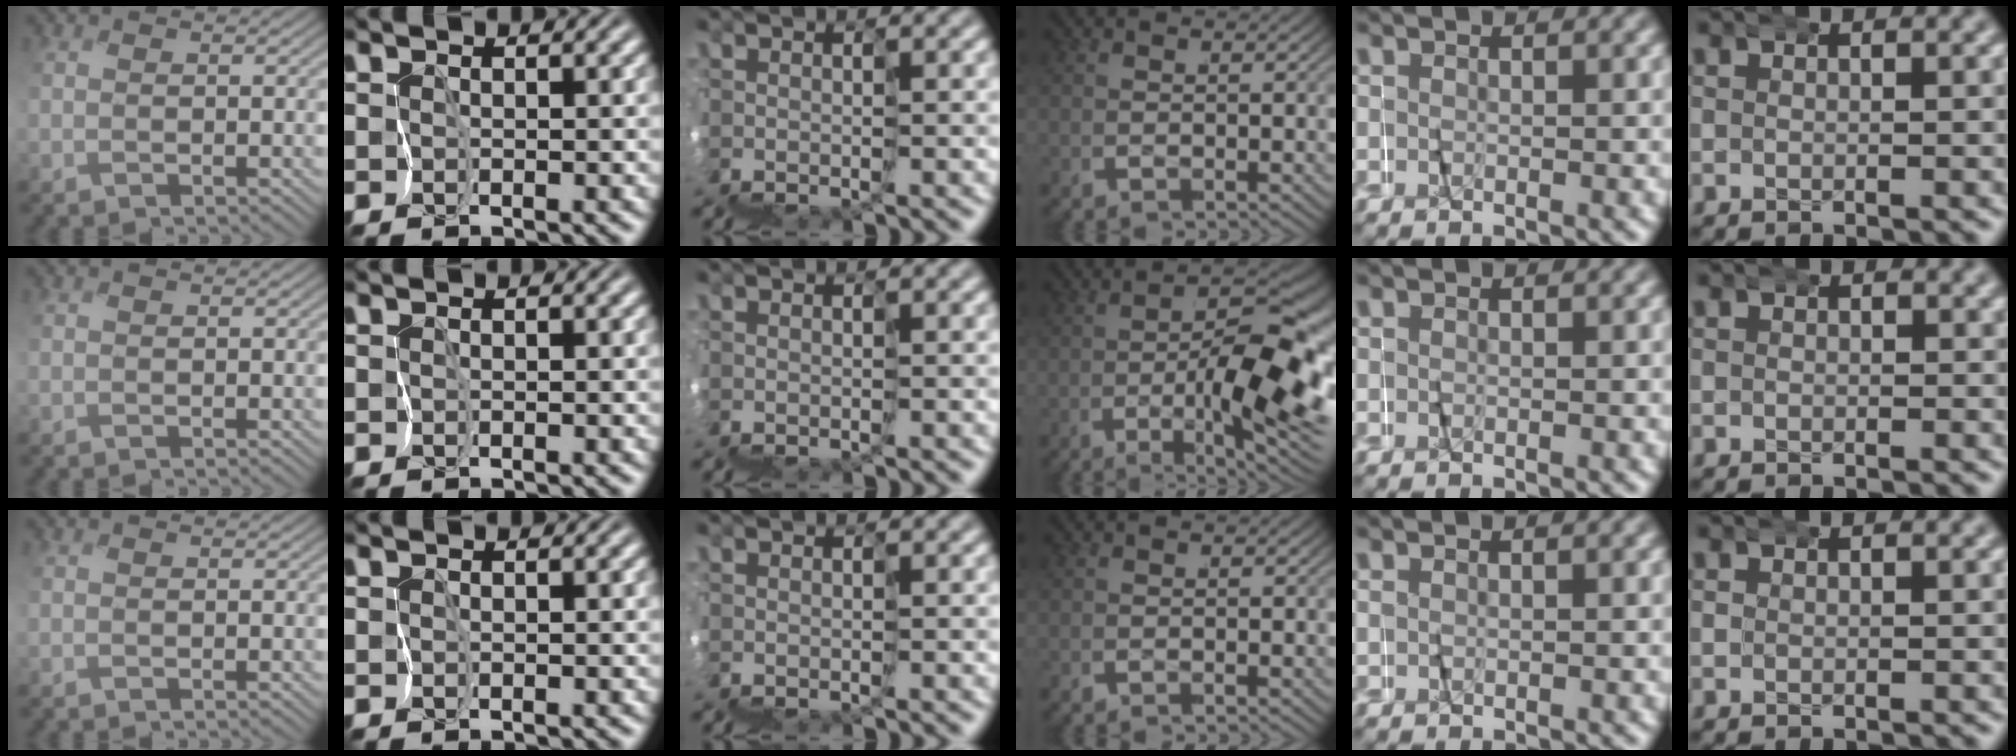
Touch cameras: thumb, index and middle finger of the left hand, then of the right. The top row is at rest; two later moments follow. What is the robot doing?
{"motion": "wrap", "object": "napkin"}